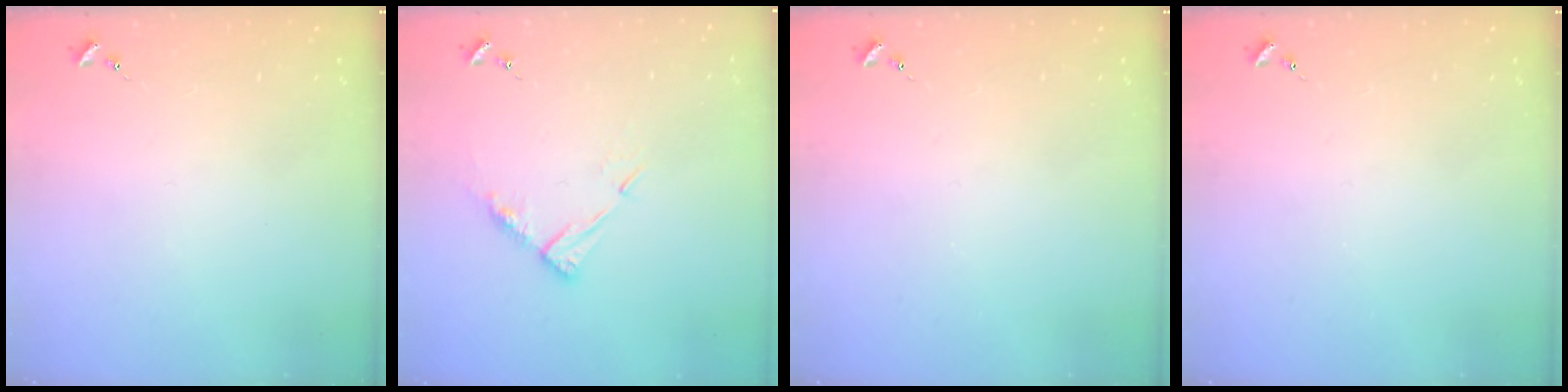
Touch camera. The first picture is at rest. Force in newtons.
{"total": 9.0, "press": 9.0, "slide": 0.8}
{"total": 0.0}
{"total": 0.0}